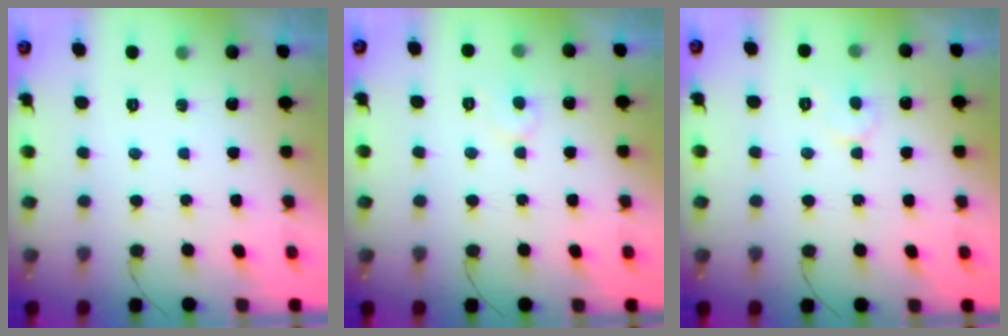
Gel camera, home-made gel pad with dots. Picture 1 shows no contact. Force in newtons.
{"total": 5.7, "press": 5.7, "slide": 0.4}
{"total": 4.2, "press": 4.2, "slide": 0.2}